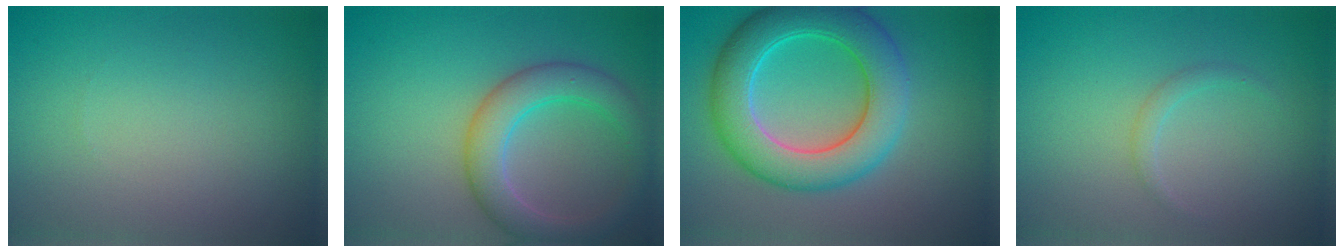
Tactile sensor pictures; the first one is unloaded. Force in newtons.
{"total": 4.9, "press": 4.9, "slide": 0.0}
{"total": 8.2, "press": 8.2, "slide": 0.2}
{"total": 0.9, "press": 0.9, "slide": 0.1}